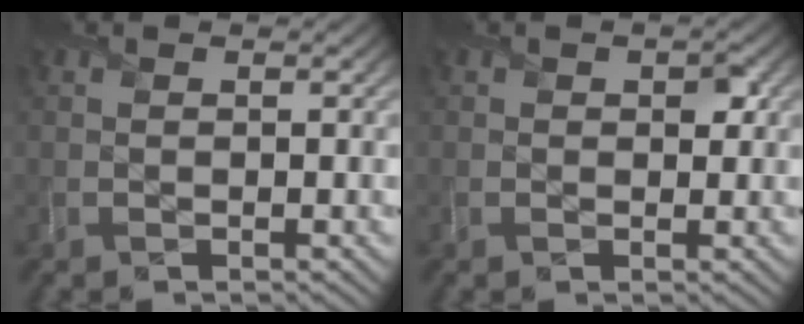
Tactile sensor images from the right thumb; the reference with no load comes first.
{"total": 1.4, "force": [0.6, 1.0, 0.8], "torque": [-0.010, -0.004, 0.011]}